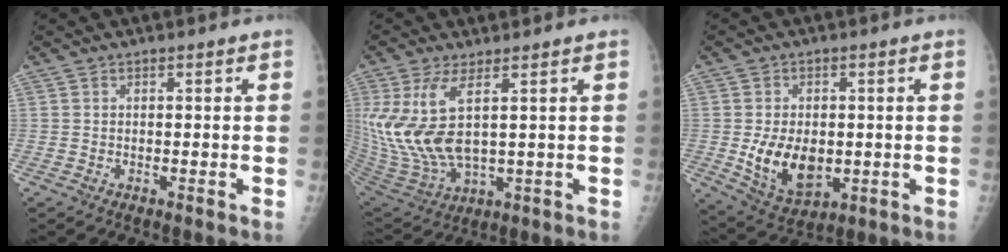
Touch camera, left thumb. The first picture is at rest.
{"total": 14.8, "force": [3.5, 6.8, 12.7], "torque": [-0.284, -0.019, 0.089]}
{"total": 11.3, "force": [-1.2, 7.3, 8.5], "torque": [-0.115, -0.011, -0.002]}